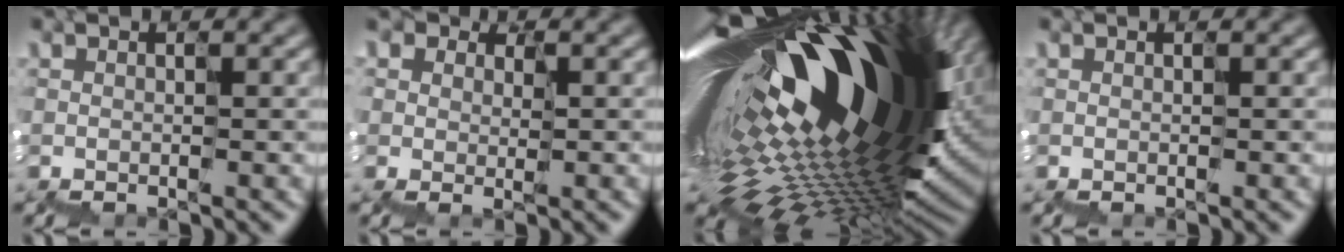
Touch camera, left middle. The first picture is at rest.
{"total": 2.3, "force": [0.6, 1.8, 1.2], "torque": [-0.038, 0.002, 0.012]}
{"total": 18.8, "force": [6.9, 7.7, 15.7], "torque": [-0.277, 0.009, 0.118]}
{"total": 0.0}